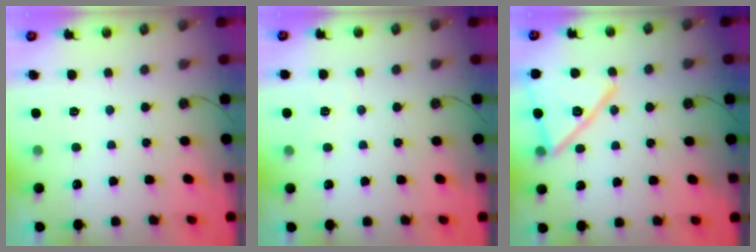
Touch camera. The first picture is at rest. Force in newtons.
{"total": 4.5, "press": 3.8, "slide": 2.5}
{"total": 16.5, "press": 16.5, "slide": 0.5}